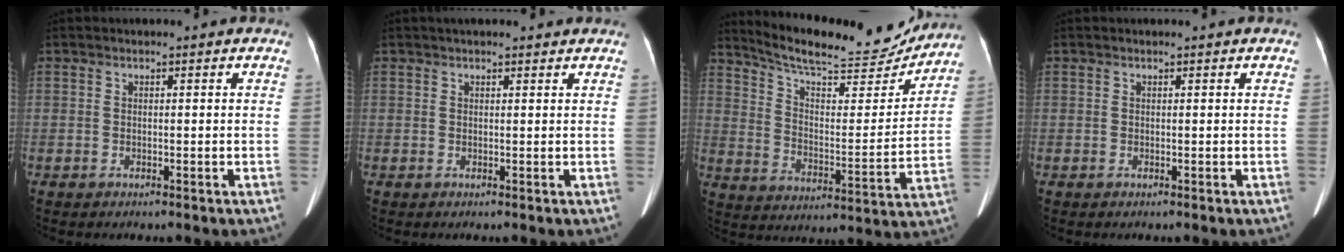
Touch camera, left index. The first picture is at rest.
{"total": 5.0, "force": [4.3, 1.3, 2.1], "torque": [-0.023, 0.031, 0.056]}
{"total": 19.7, "force": [18.2, 3.7, 6.6], "torque": [-0.106, -0.011, 0.263]}
{"total": 0.0}